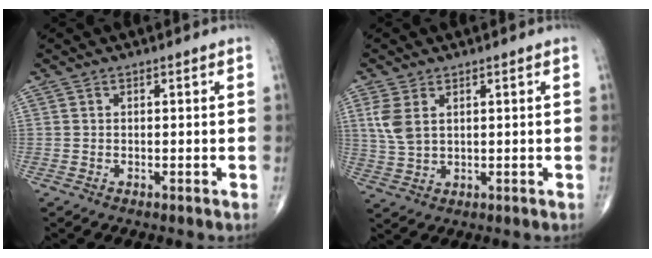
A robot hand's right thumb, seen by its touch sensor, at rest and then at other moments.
{"total": 5.3, "force": [1.8, 3.1, 3.9], "torque": [-0.090, -0.001, 0.046]}